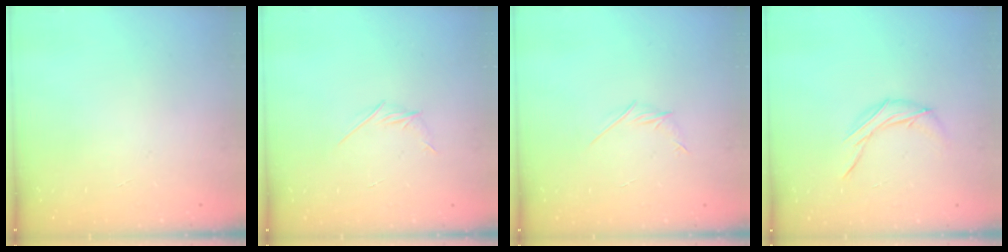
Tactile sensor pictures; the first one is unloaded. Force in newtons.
{"total": 2.9, "press": 2.8, "slide": 0.8}
{"total": 2.8, "press": 2.7, "slide": 0.8}
{"total": 6.2, "press": 6.1, "slide": 0.4}